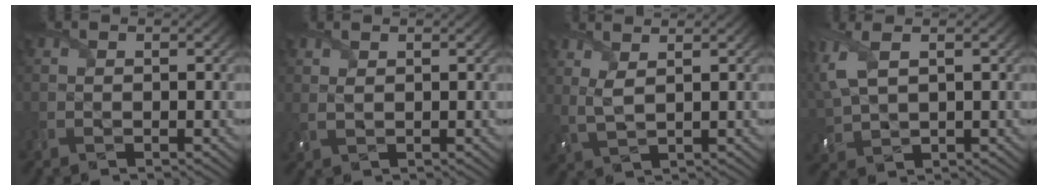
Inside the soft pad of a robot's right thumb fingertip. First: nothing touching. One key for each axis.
{"total": 1.3, "fx": 0.9, "fy": 0.6, "fz": 0.9, "tx": -0.030, "ty": 0.001, "tz": 0.021}
{"total": 3.0, "fx": 1.9, "fy": 0.7, "fz": 2.2, "tx": -0.064, "ty": 0.003, "tz": 0.046}
{"total": 7.3, "fx": 2.8, "fy": 3.7, "fz": 5.7, "tx": -0.177, "ty": 0.010, "tz": 0.056}